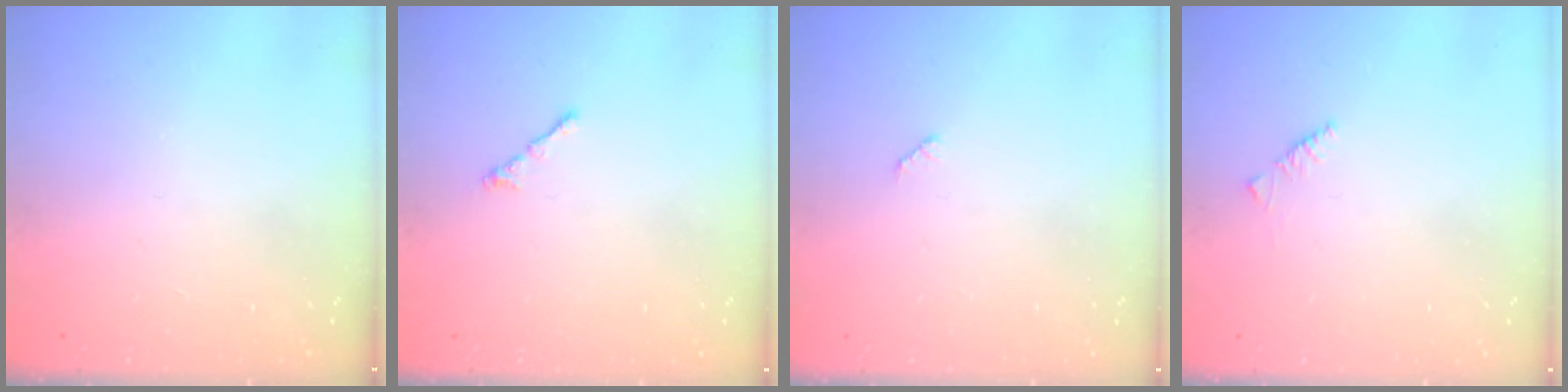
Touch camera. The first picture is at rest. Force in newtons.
{"total": 0.0}
{"total": 2.5, "press": 2.4, "slide": 0.4}
{"total": 1.8, "press": 1.7, "slide": 0.6}